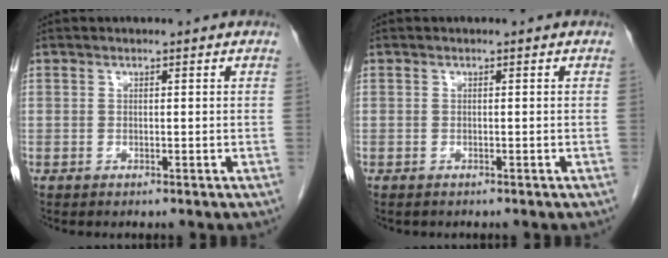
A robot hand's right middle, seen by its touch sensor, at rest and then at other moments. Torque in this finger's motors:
{"motor_torque": [0.78, -0.74, 0.09, 0.09]}